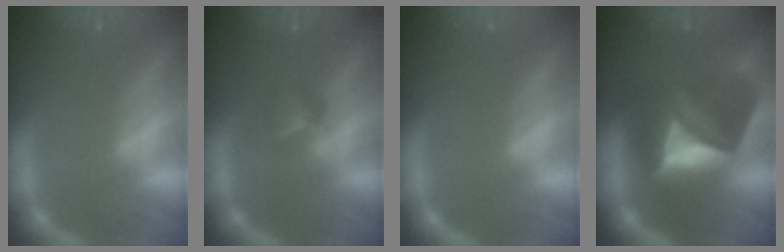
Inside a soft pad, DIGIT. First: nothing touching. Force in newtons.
{"total": 1.9}
{"total": 0.0}
{"total": 9.0}